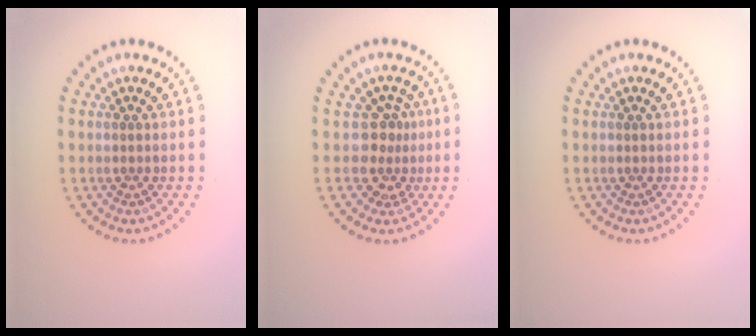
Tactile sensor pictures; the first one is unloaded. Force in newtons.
{"total": 2.8, "press": 2.0, "slide": 1.9}
{"total": 0.0}